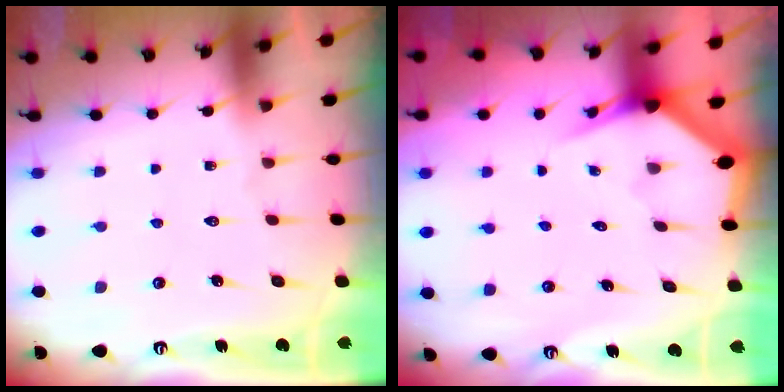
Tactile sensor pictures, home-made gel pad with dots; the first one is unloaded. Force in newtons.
{"total": 2.7, "press": 2.7, "slide": 0.2}